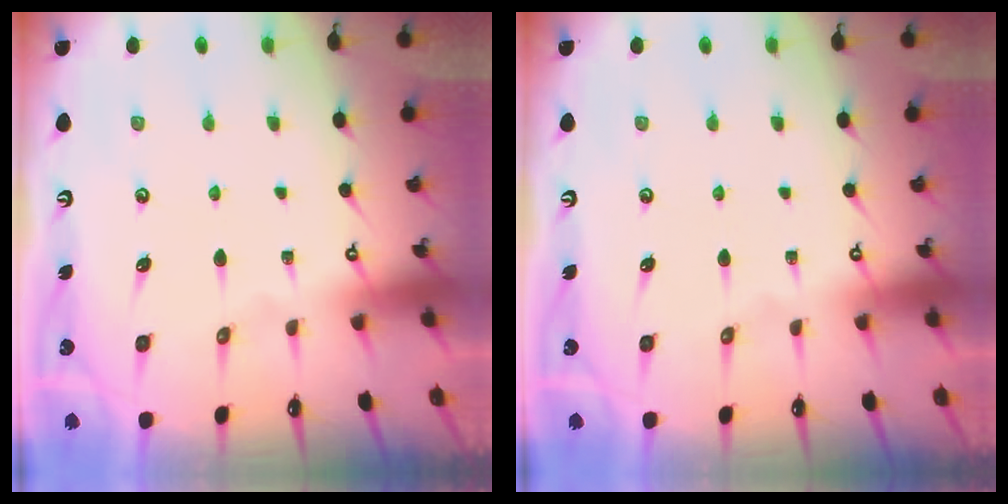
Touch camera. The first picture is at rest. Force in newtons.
{"total": 0.0}